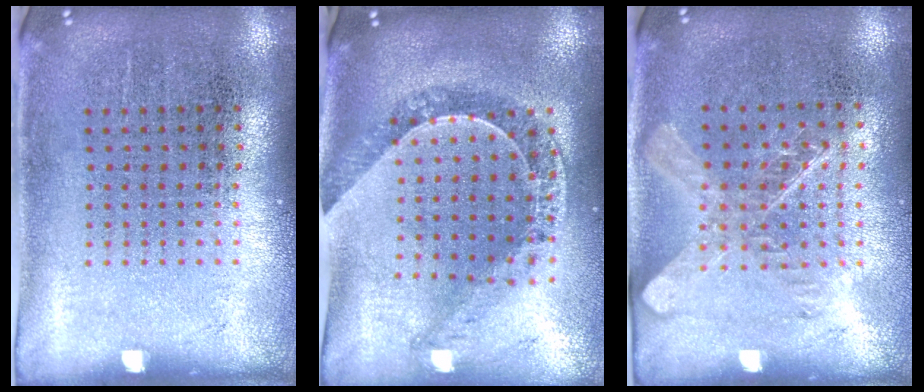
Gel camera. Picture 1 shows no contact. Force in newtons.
{"total": 1.0, "press": 0.9, "slide": 0.2}
{"total": 1.5, "press": 1.3, "slide": 0.7}